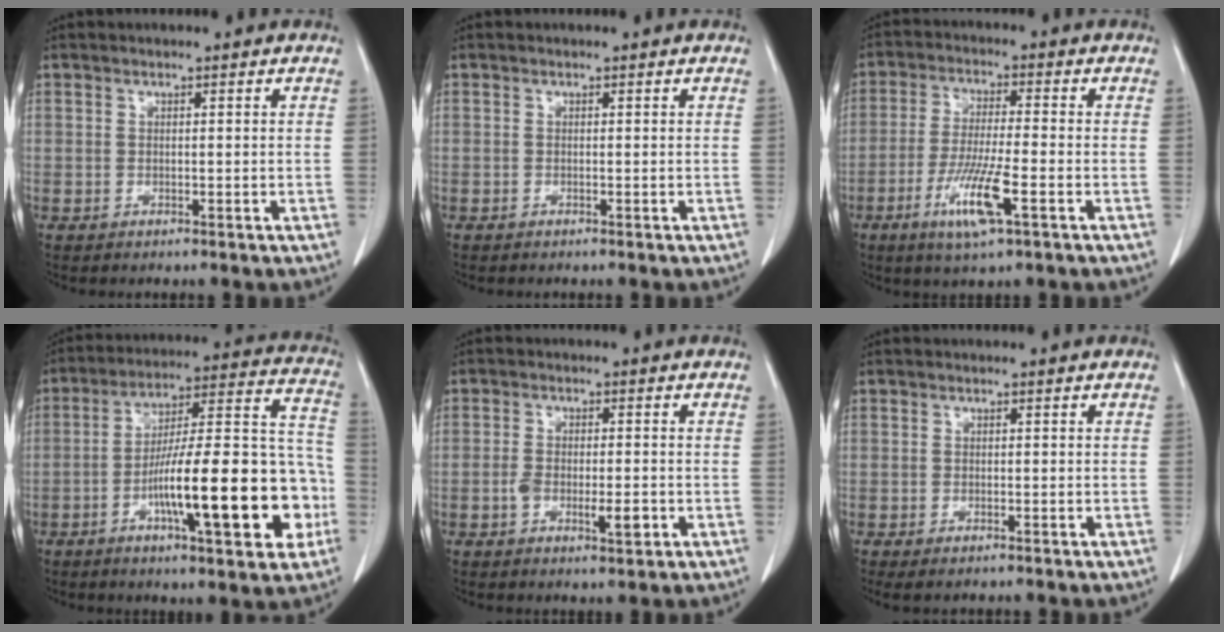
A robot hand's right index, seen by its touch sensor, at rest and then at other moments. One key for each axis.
{"total": 0.0}
{"total": 9.4, "fx": -3.9, "fy": 0.6, "fz": 8.5, "tx": -0.167, "ty": -0.018, "tz": -0.072}
{"total": 22.6, "fx": -6.8, "fy": 4.2, "fz": 21.1, "tx": -0.283, "ty": 0.025, "tz": -0.097}
{"total": 5.5, "fx": -1.6, "fy": 1.9, "fz": 4.9, "tx": -0.081, "ty": -0.001, "tz": -0.021}
{"total": 1.6, "fx": -0.8, "fy": 0.5, "fz": 1.2, "tx": -0.021, "ty": -0.004, "tz": -0.009}